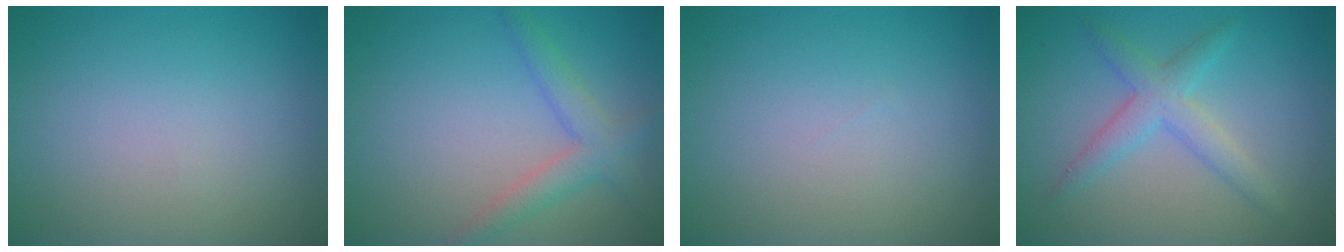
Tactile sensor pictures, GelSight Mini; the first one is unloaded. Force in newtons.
{"total": 3.0, "press": 3.0, "slide": 0.1}
{"total": 0.0}
{"total": 3.1, "press": 3.1, "slide": 0.1}